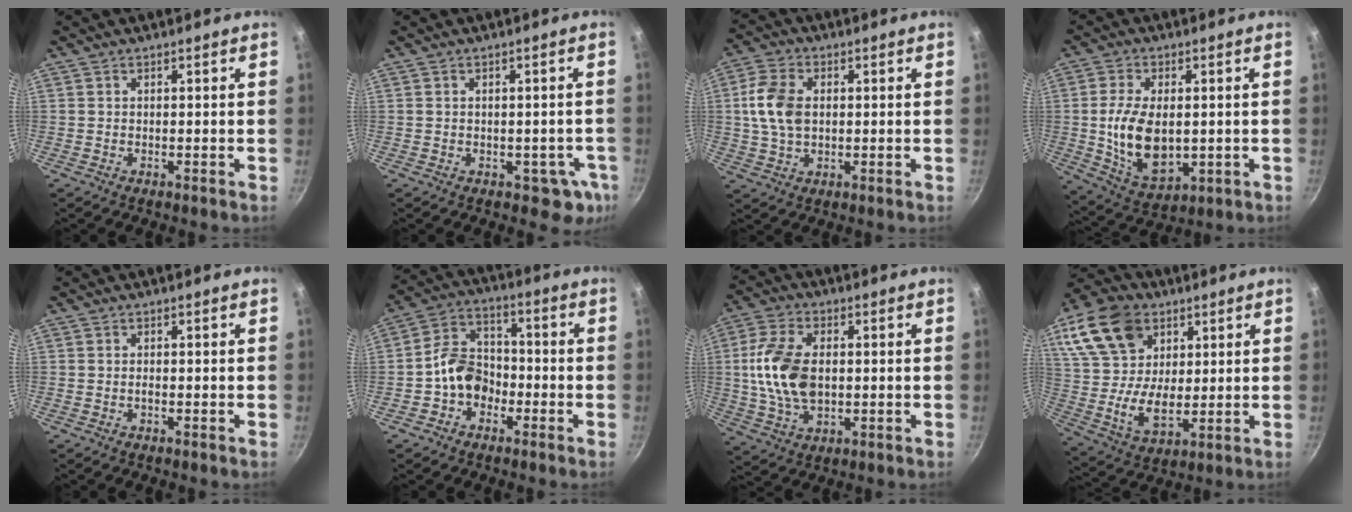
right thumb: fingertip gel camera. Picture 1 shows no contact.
{"total": 5.5, "force": [-1.6, 3.8, 3.6], "torque": [-0.009, 0.021, -0.008]}
{"total": 9.1, "force": [0.8, 6.1, 6.7], "torque": [-0.121, 0.013, 0.010]}
{"total": 13.5, "force": [-0.1, 7.9, 10.9], "torque": [-0.186, -0.009, 0.016]}
{"total": 0.7, "force": [-0.3, 0.3, 0.5], "torque": [-0.009, 0.004, -0.007]}
{"total": 9.2, "force": [-2.9, 7.1, 5.0], "torque": [-0.054, 0.042, -0.065]}
{"total": 13.3, "force": [0.3, 8.2, 10.4], "torque": [-0.194, 0.007, 0.003]}
{"total": 21.7, "force": [9.6, 14.8, 12.7], "torque": [-0.246, -0.011, 0.180]}